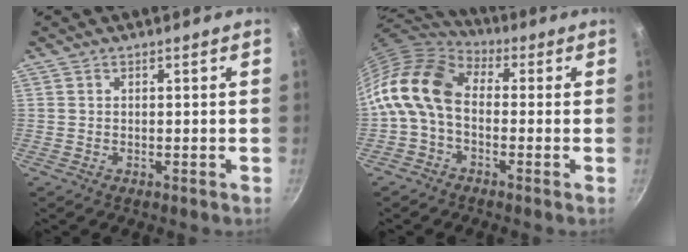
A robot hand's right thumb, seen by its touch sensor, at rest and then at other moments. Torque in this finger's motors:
{"motor_torque": [1.56, 1.70, 0.64, -0.60, 0.38]}